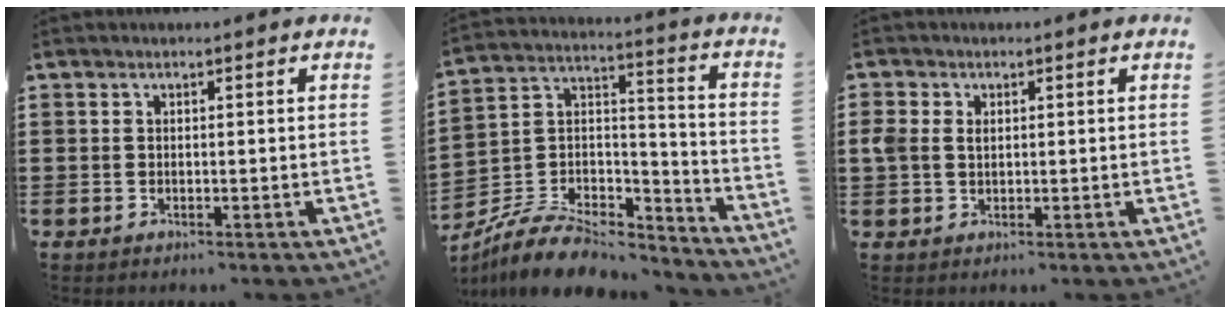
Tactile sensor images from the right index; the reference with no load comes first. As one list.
[{"total": 8.7, "force": [-7.7, 2.5, 3.2], "torque": [-0.066, 0.015, -0.151]}, {"total": 2.1, "force": [0.5, 1.6, 1.3], "torque": [-0.028, 0.009, 0.008]}]